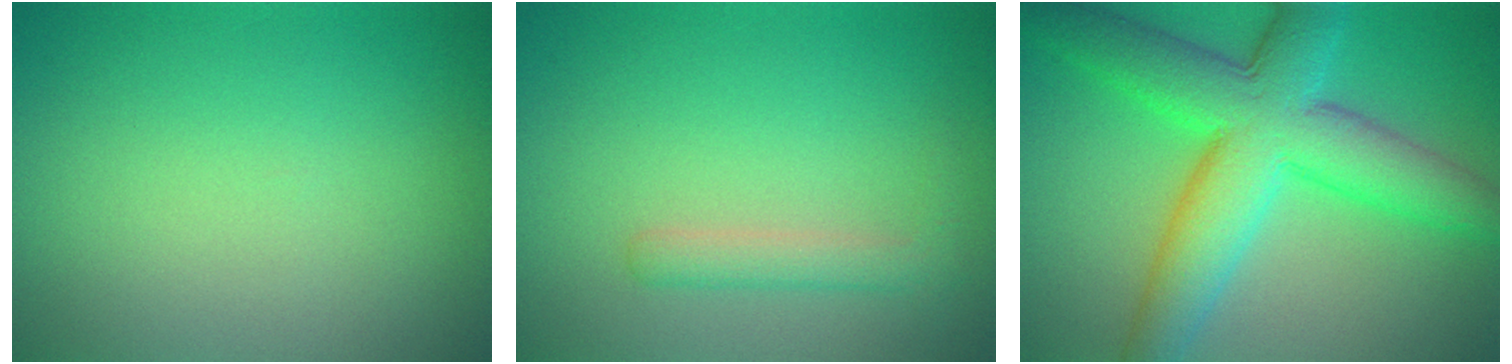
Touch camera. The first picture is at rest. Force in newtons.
{"total": 1.8, "press": 1.8, "slide": 0.1}
{"total": 9.7, "press": 9.7, "slide": 0.2}